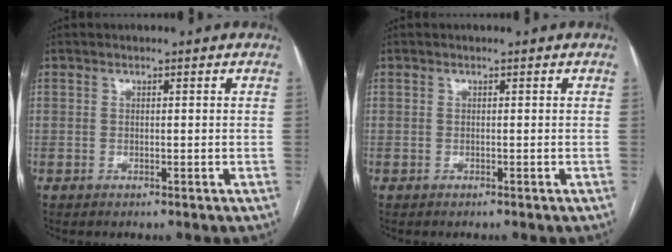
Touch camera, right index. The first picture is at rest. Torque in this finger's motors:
{"motor_torque": [0.35, 0.27, 0.00, 0.01]}